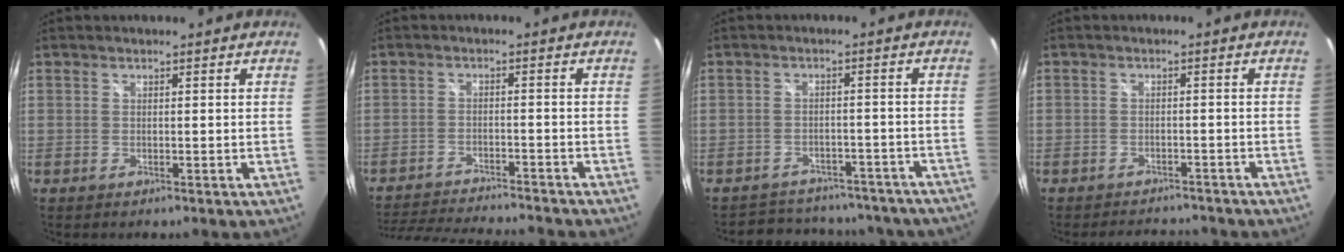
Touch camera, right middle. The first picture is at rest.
{"total": 15.1, "force": [-13.7, 1.9, 6.1], "torque": [-0.130, -0.014, -0.206]}
{"total": 18.3, "force": [-15.8, 7.4, 5.6], "torque": [-0.111, 0.029, -0.182]}
{"total": 5.5, "force": [-5.0, 2.1, 1.0], "torque": [-0.026, 0.021, -0.066]}